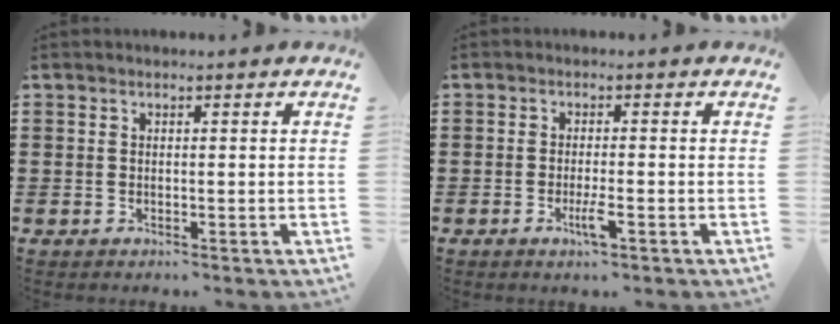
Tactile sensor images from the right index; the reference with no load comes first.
{"total": 3.1, "force": [-1.4, 0.3, 2.7], "torque": [-0.061, -0.009, -0.029]}